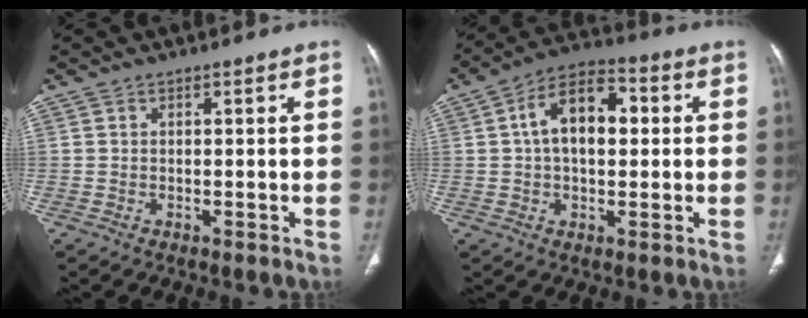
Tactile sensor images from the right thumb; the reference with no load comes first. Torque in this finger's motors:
{"motor_torque": [0.65, 3.10, 1.30, -0.19, 0.42]}